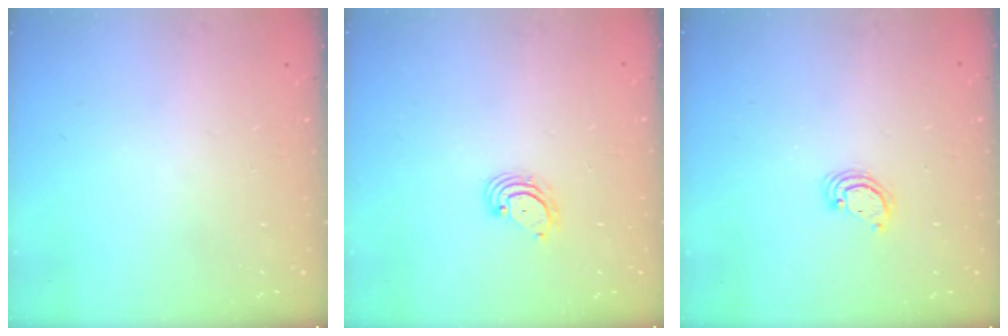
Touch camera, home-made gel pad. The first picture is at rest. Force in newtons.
{"total": 3.2, "press": 3.2, "slide": 0.4}
{"total": 3.0, "press": 2.9, "slide": 0.3}